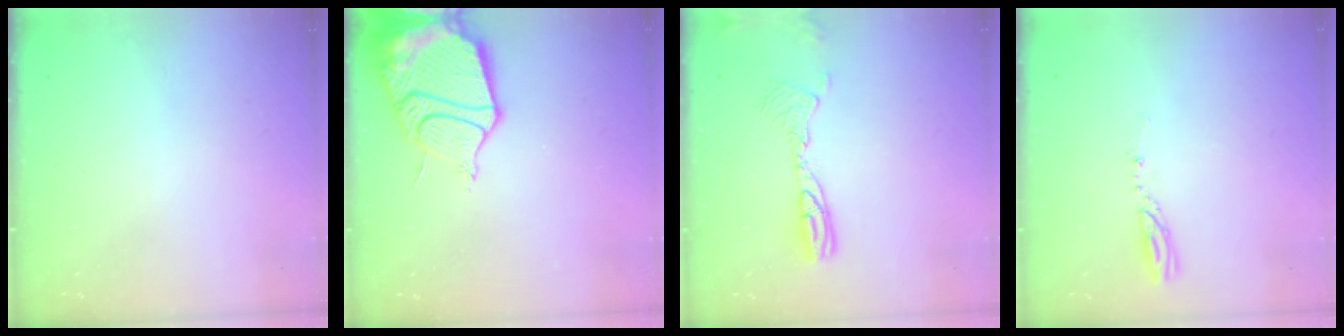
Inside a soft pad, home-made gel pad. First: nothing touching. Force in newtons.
{"total": 21.3, "press": 21.2, "slide": 2.2}
{"total": 9.5, "press": 9.2, "slide": 2.4}
{"total": 3.9, "press": 3.9, "slide": 0.3}